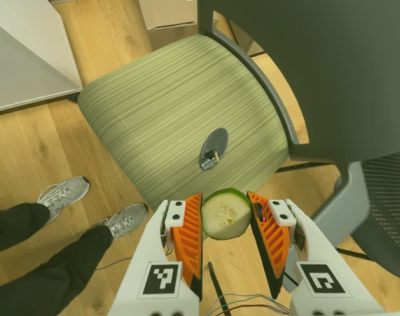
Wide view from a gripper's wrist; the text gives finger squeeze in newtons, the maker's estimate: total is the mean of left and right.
{"total": 9.3, "left": 9.8, "right": 8.8}